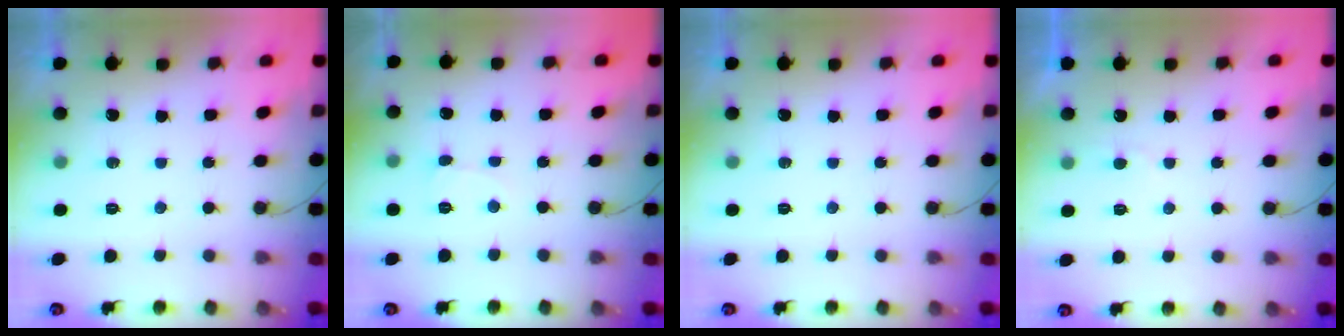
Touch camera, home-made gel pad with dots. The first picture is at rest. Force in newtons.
{"total": 3.3, "press": 3.3, "slide": 0.3}
{"total": 0.0}
{"total": 3.4, "press": 3.3, "slide": 0.4}